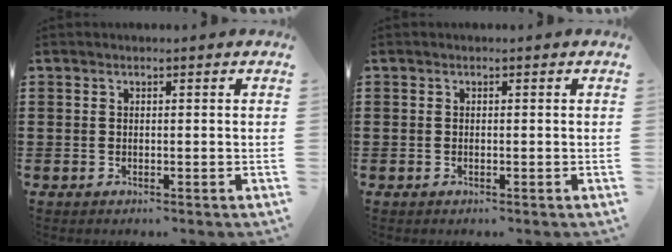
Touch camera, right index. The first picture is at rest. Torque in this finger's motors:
{"motor_torque": [1.35, 0.78, 0.02, 0.00]}